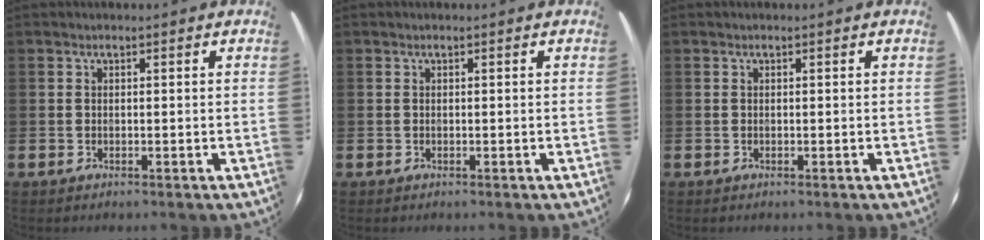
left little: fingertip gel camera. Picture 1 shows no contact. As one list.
[{"total": 0.0}, {"total": 0.0}]